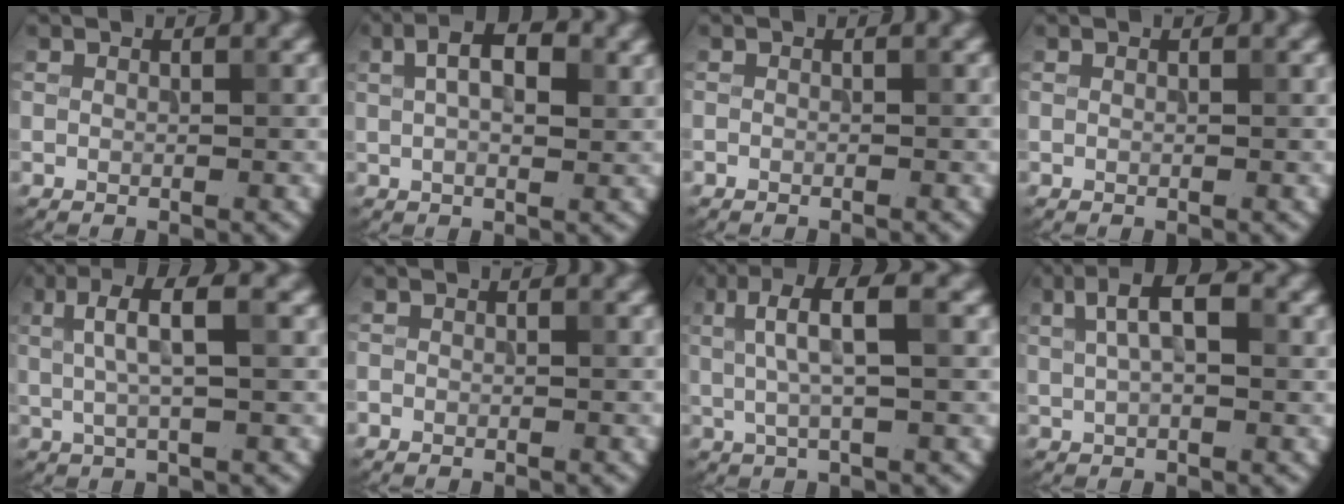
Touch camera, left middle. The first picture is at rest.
{"total": 5.0, "force": [1.6, 2.4, 4.1], "torque": [-0.068, 0.008, 0.022]}
{"total": 0.8, "force": [-0.7, 0.1, 0.2], "torque": [0.003, -0.004, -0.013]}
{"total": 0.0}
{"total": 4.6, "force": [1.1, 1.0, 4.4], "torque": [-0.080, 0.010, 0.019]}
{"total": 0.7, "force": [-0.6, 0.2, 0.0], "torque": [0.003, -0.003, -0.012]}
{"total": 5.1, "force": [1.2, 1.0, 4.8], "torque": [-0.089, 0.010, 0.023]}
{"total": 4.3, "force": [1.3, 1.6, 3.8], "torque": [-0.068, 0.008, 0.021]}